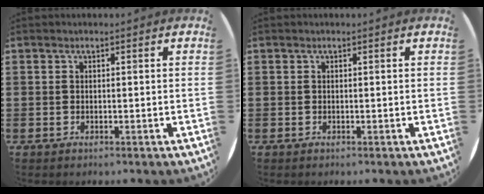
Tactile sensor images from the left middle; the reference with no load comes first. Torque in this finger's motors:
{"motor_torque": [0.00, 0.00, 0.00, 0.00]}